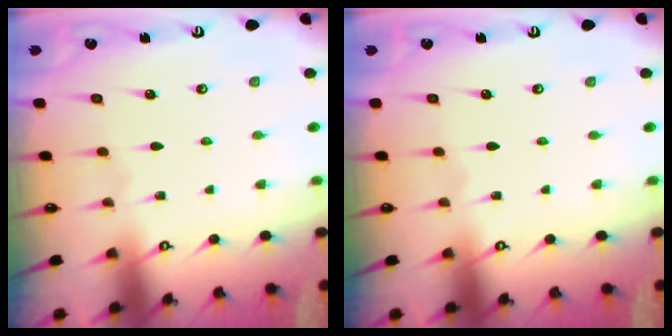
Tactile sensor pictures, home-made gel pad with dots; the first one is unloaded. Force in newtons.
{"total": 0.0}